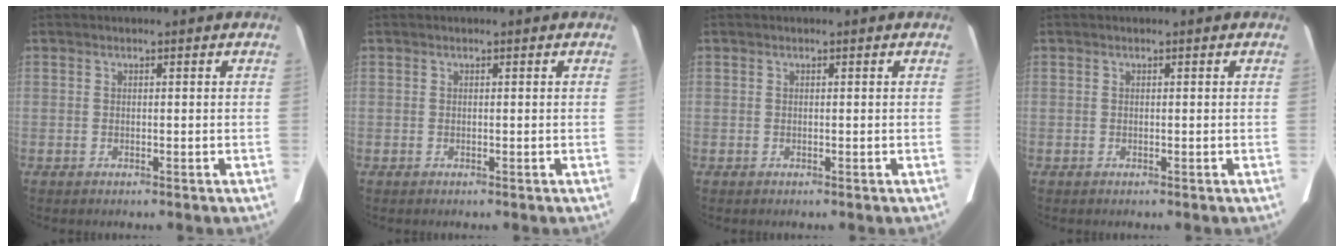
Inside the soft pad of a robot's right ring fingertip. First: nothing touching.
{"total": 0.0}
{"total": 0.0}
{"total": 0.0}